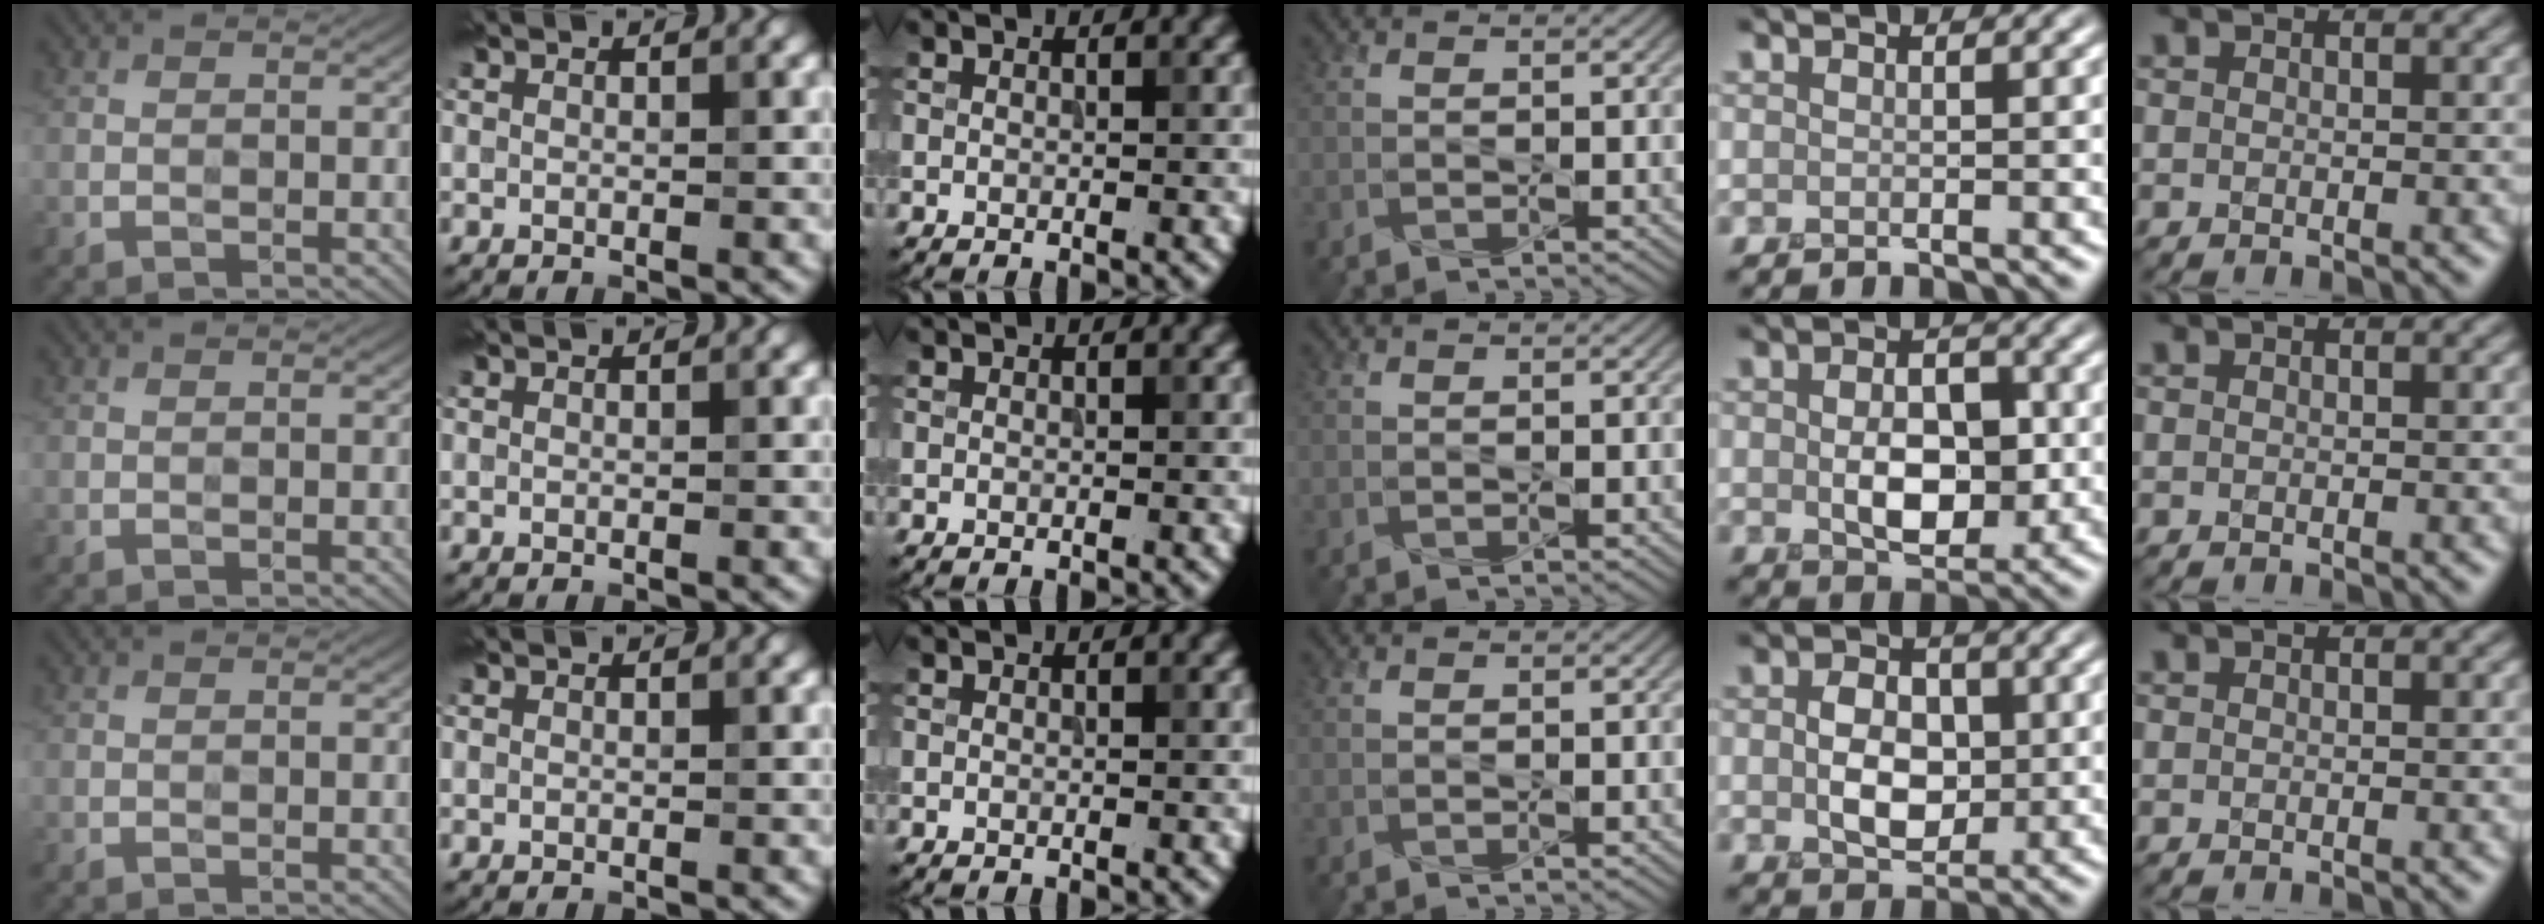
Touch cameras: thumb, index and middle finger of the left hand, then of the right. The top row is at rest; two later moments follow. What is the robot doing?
{"motion": "press", "object": "joystick"}